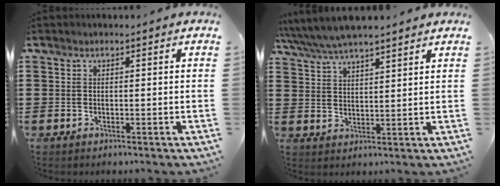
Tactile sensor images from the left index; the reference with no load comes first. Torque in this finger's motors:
{"motor_torque": [1.81, 0.33, 1.05, 0.21]}